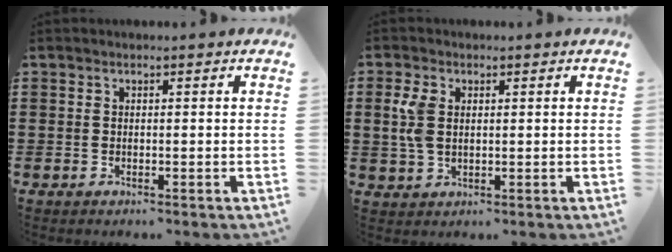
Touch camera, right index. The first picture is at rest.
{"total": 4.2, "force": [1.0, 2.7, 3.0], "torque": [-0.081, 0.005, 0.012]}